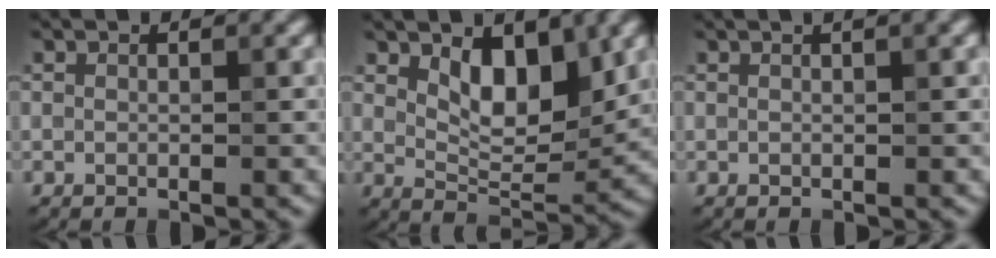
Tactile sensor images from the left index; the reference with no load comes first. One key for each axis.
{"total": 5.4, "fx": 2.3, "fy": 2.7, "fz": 4.1, "tx": -0.068, "ty": -0.012, "tz": 0.037}
{"total": 2.0, "fx": 0.9, "fy": 0.6, "fz": 1.7, "tx": -0.019, "ty": 0.002, "tz": 0.006}